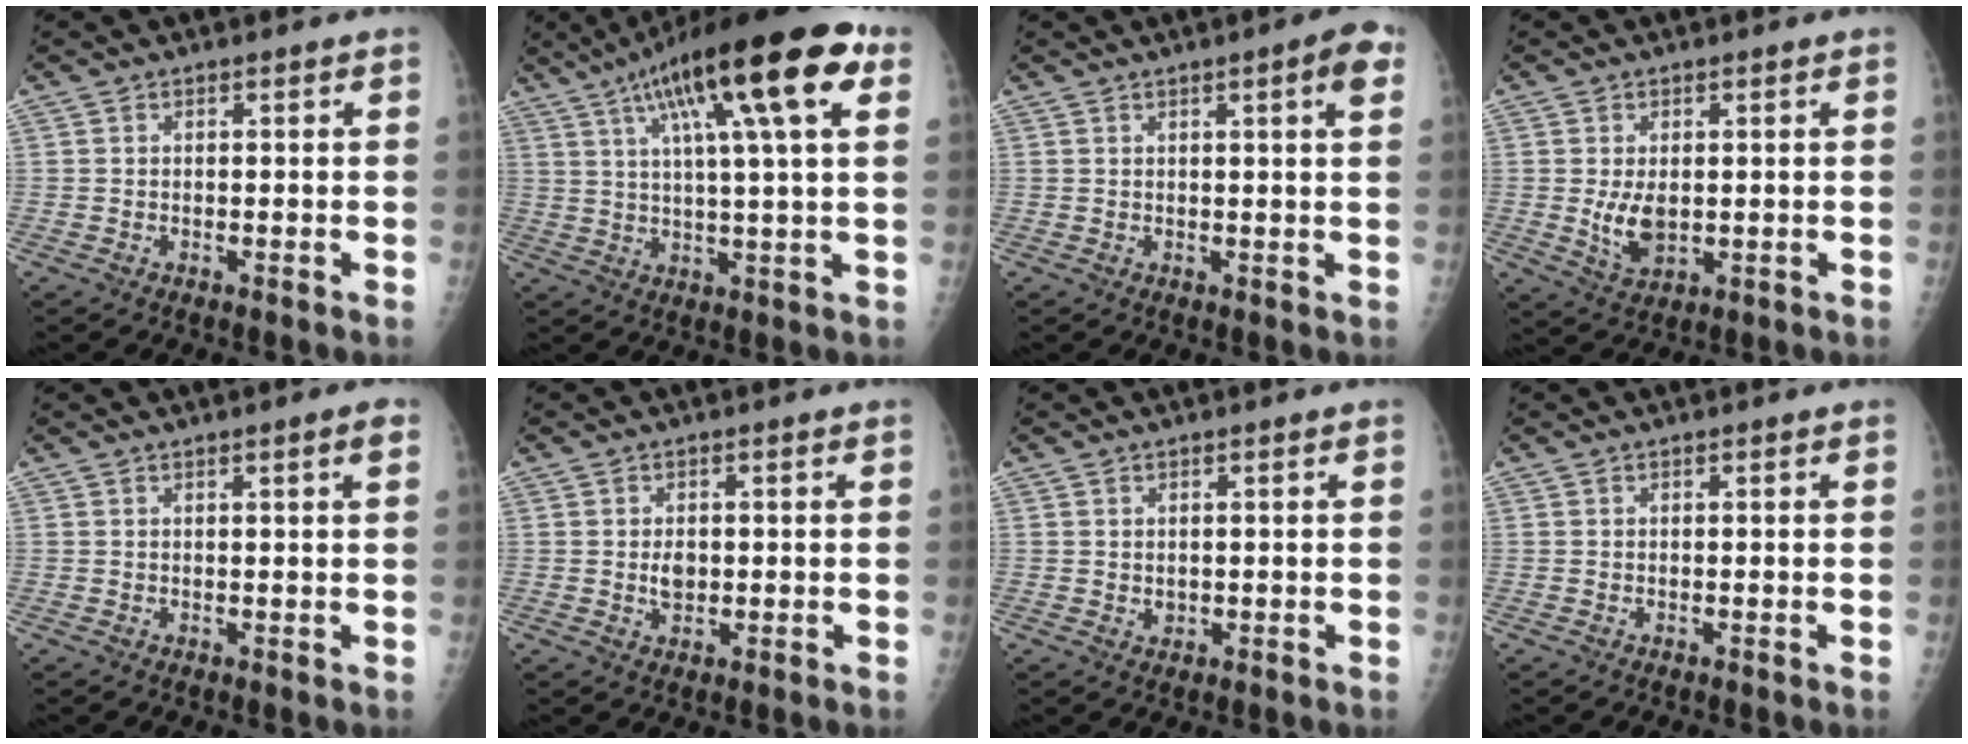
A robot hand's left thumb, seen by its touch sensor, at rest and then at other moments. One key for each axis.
{"total": 21.7, "fx": 9.7, "fy": 4.5, "fz": 18.9, "tx": -0.295, "ty": 0.010, "tz": 0.146}
{"total": 5.3, "fx": 2.2, "fy": 0.6, "fz": 4.8, "tx": -0.058, "ty": -0.003, "tz": 0.025}
{"total": 5.5, "fx": 0.0, "fy": 3.3, "fz": 4.3, "tx": -0.071, "ty": -0.014, "tz": 0.011}
{"total": 2.2, "fx": 1.0, "fy": 0.1, "fz": 1.9, "tx": -0.026, "ty": -0.001, "tz": 0.013}
{"total": 2.9, "fx": 0.0, "fy": 2.1, "fz": 2.0, "tx": -0.021, "ty": -0.001, "tz": 0.004}
{"total": 1.3, "fx": 0.2, "fy": 1.1, "fz": 0.7, "tx": -0.006, "ty": -0.002, "tz": 0.007}
{"total": 0.0}